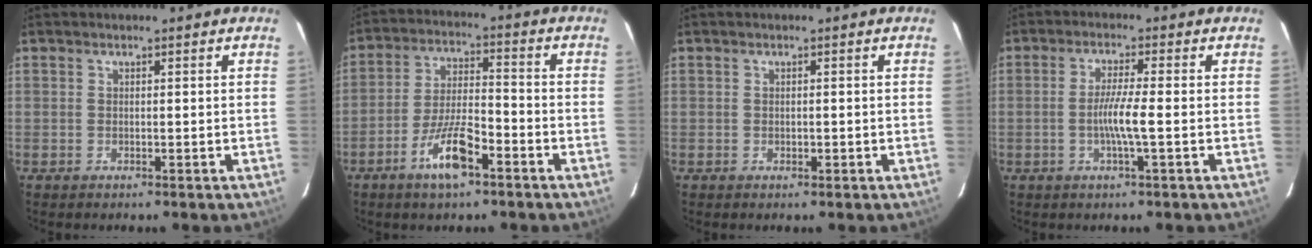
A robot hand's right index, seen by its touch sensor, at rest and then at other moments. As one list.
[{"total": 9.0, "force": [-5.0, 2.2, 7.1], "torque": [-0.139, 0.000, -0.093]}, {"total": 0.6, "force": [-0.2, 0.4, 0.4], "torque": [-0.005, 0.001, -0.002]}, {"total": 4.7, "force": [-0.9, -0.4, 4.6], "torque": [-0.089, -0.004, -0.020]}]